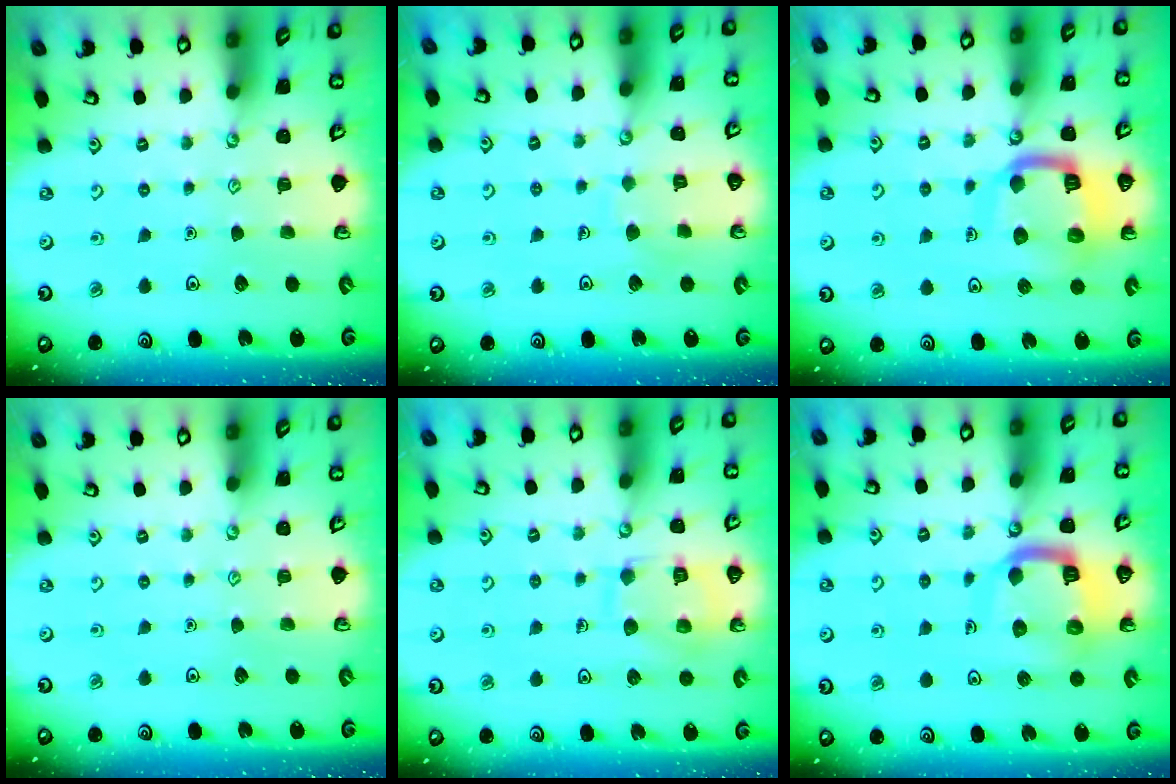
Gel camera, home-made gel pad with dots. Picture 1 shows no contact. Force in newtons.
{"total": 5.6, "press": 5.6, "slide": 0.6}
{"total": 13.1, "press": 13.0, "slide": 1.6}
{"total": 0.0}
{"total": 11.5, "press": 11.5, "slide": 1.0}
{"total": 12.4, "press": 12.3, "slide": 1.4}